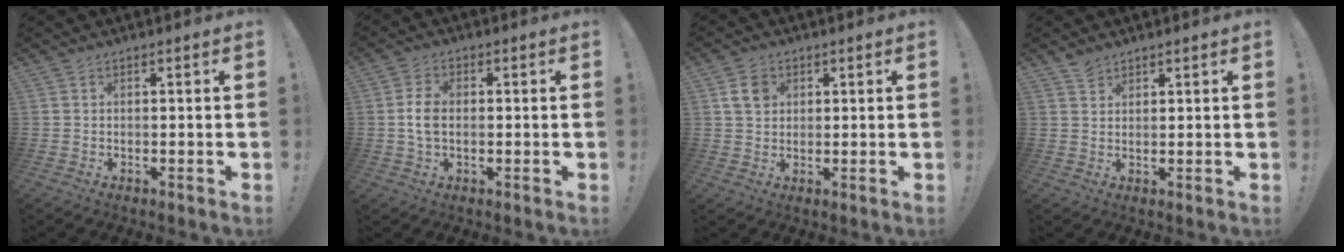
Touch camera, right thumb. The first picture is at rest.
{"total": 5.5, "force": [-0.5, 3.4, 4.2], "torque": [-0.081, 0.007, -0.008]}
{"total": 5.8, "force": [2.0, 4.6, 2.9], "torque": [-0.043, 0.004, 0.040]}
{"total": 2.6, "force": [2.3, 1.0, 0.7], "torque": [0.000, -0.016, 0.041]}